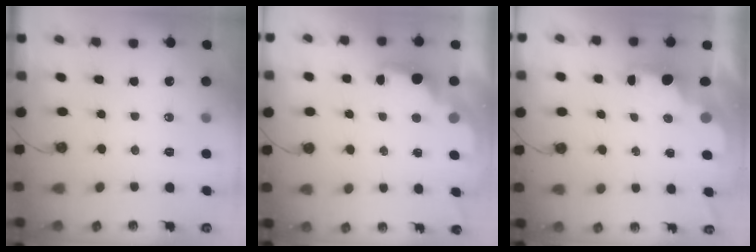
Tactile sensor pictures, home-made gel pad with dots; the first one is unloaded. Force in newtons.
{"total": 2.5, "press": 2.4, "slide": 0.6}
{"total": 2.1, "press": 1.9, "slide": 0.8}